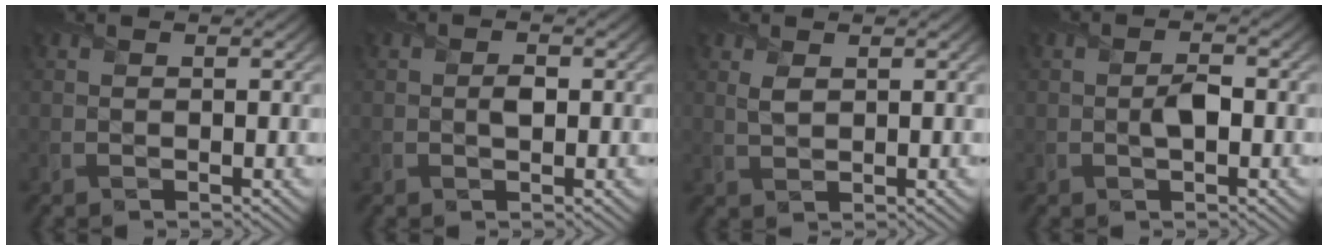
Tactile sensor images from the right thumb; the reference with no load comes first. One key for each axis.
{"total": 1.4, "fx": -0.1, "fy": 0.9, "fz": 1.1, "tx": -0.017, "ty": -0.003, "tz": -0.002}
{"total": 1.6, "fx": 0.7, "fy": 0.8, "fz": 1.2, "tx": -0.031, "ty": -0.004, "tz": 0.019}
{"total": 2.2, "fx": -0.3, "fy": 1.1, "fz": 1.8, "tx": -0.035, "ty": -0.001, "tz": -0.006}